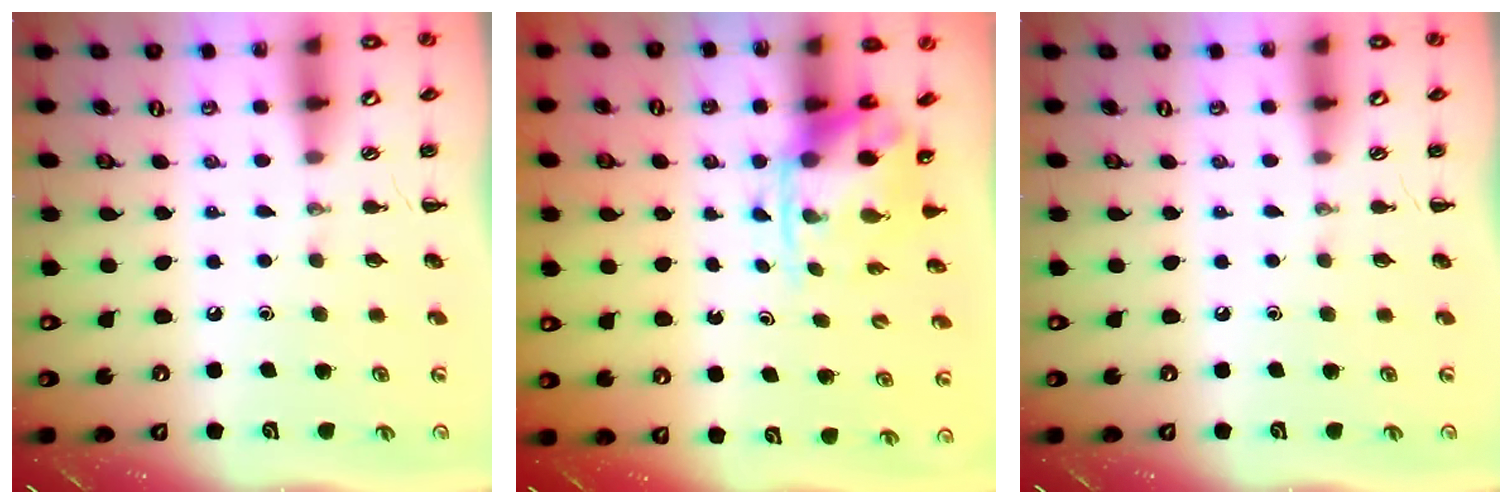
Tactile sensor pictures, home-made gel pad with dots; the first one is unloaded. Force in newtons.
{"total": 3.8, "press": 3.7, "slide": 0.8}
{"total": 0.0}